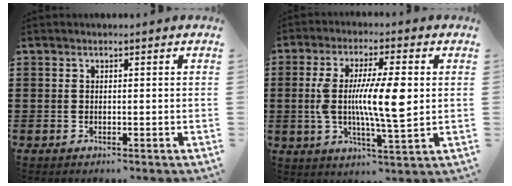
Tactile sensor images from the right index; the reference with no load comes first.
{"total": 10.5, "force": [0.5, 2.3, 10.2], "torque": [-0.199, 0.002, 0.002]}